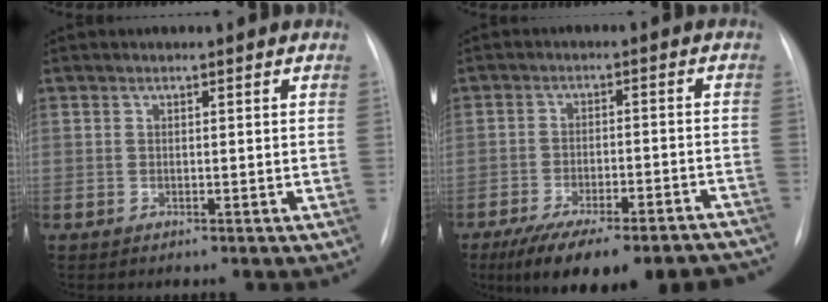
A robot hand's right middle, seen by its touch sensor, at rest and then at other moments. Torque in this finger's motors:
{"motor_torque": [1.12, -1.02, 0.33, 0.10]}